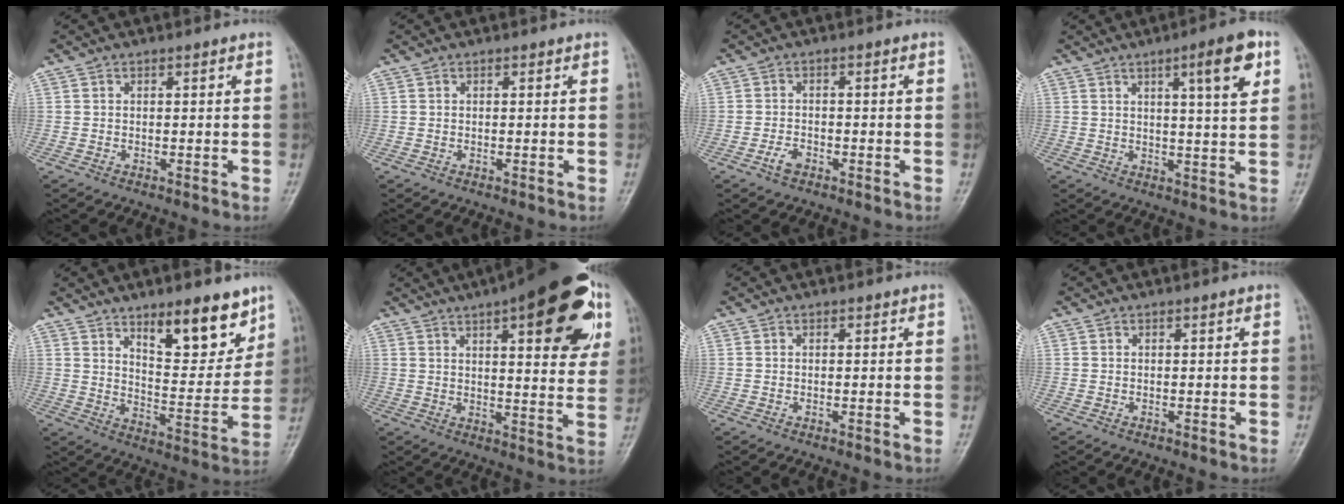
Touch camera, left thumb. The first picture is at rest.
{"total": 0.0}
{"total": 2.5, "force": [-1.5, 1.3, 1.5], "torque": [-0.030, 0.012, -0.028]}
{"total": 8.9, "force": [3.9, 1.3, 7.8], "torque": [-0.107, -0.017, 0.054]}
{"total": 13.6, "force": [8.6, 5.2, 9.2], "torque": [-0.089, -0.061, 0.135]}
{"total": 23.4, "force": [10.8, 7.8, 19.2], "torque": [-0.229, -0.011, 0.142]}
{"total": 0.0}
{"total": 0.0}